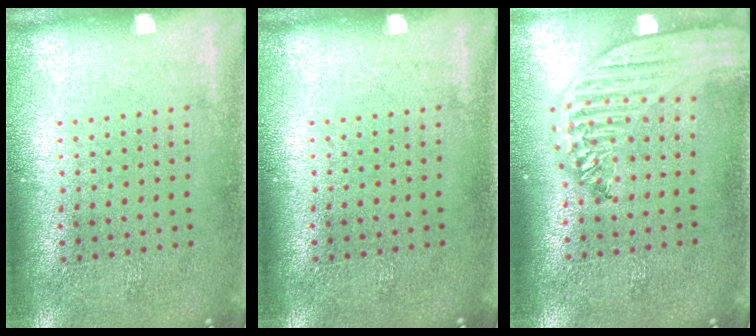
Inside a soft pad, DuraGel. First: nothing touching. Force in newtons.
{"total": 0.0}
{"total": 2.8, "press": 2.3, "slide": 1.6}